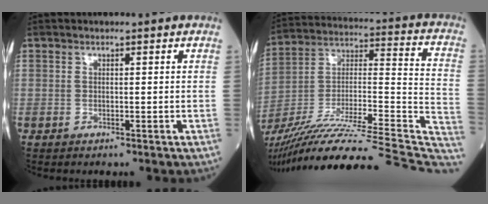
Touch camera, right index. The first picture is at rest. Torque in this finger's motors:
{"motor_torque": [-0.63, -1.51, 0.71, 0.21]}